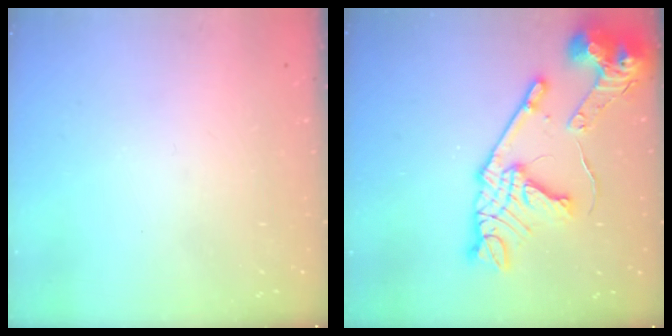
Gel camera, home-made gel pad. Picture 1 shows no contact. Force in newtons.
{"total": 19.4, "press": 19.4, "slide": 1.8}